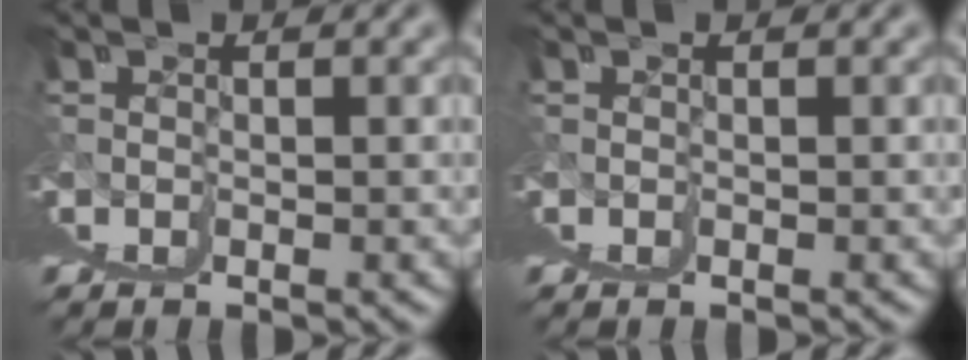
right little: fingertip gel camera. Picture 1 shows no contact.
{"total": 0.0}